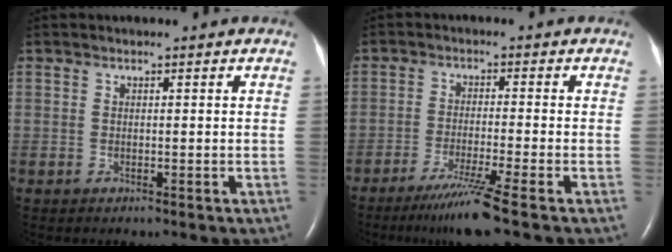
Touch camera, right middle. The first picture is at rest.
{"total": 6.7, "force": [-4.6, -1.6, 4.6], "torque": [-0.087, -0.024, -0.089]}